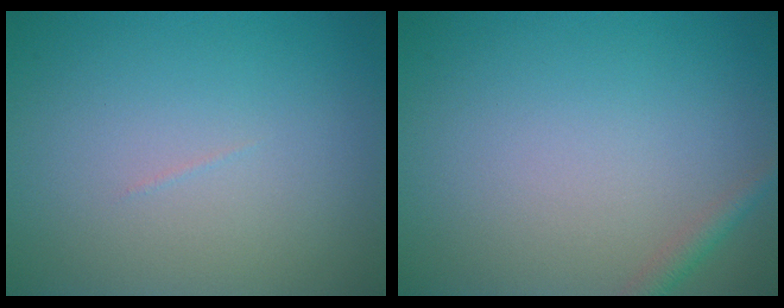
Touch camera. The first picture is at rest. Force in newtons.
{"total": 1.3, "press": 1.3, "slide": 0.1}